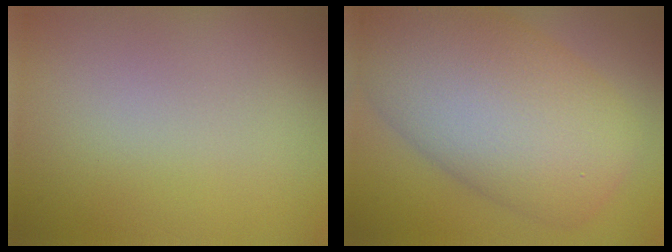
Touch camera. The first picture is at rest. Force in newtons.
{"total": 12.9, "press": 12.9, "slide": 0.6}